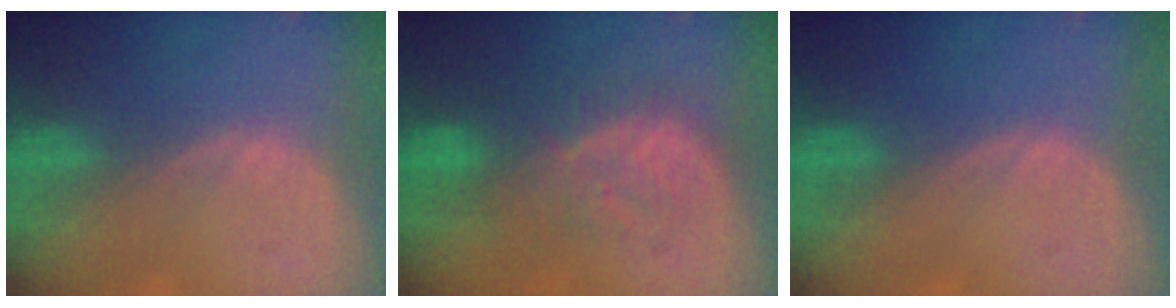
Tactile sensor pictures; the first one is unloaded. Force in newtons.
{"total": 8.2, "press": 8.0, "slide": 1.6}
{"total": 0.0}